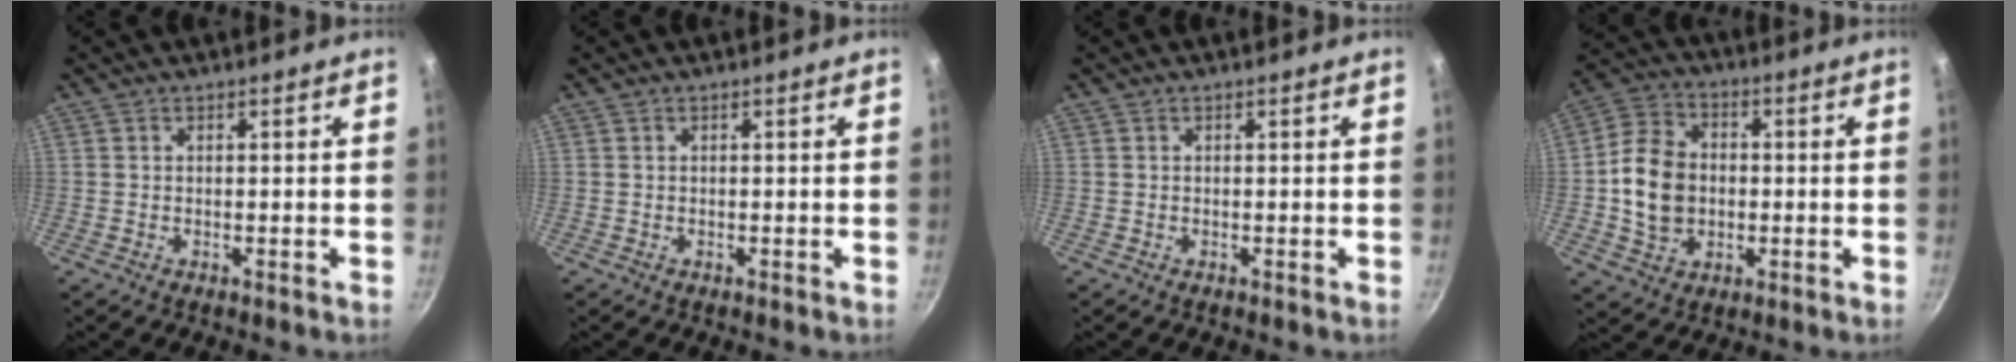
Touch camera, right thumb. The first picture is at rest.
{"total": 0.0}
{"total": 0.0}
{"total": 12.2, "force": [-0.6, 9.5, 7.6], "torque": [-0.118, 0.017, -0.018]}